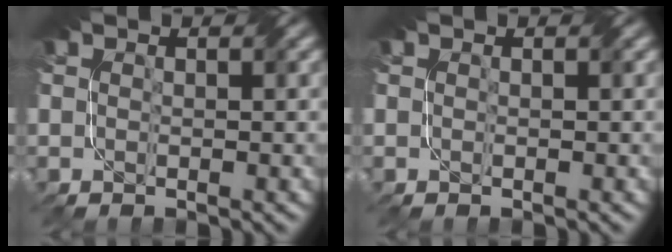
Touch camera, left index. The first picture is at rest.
{"total": 0.0}